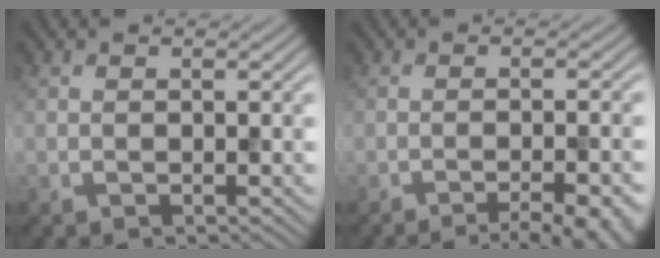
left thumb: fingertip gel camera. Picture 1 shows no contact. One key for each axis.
{"total": 7.2, "fx": -4.9, "fy": 1.7, "fz": 5.0, "tx": -0.051, "ty": 0.009, "tz": -0.056}